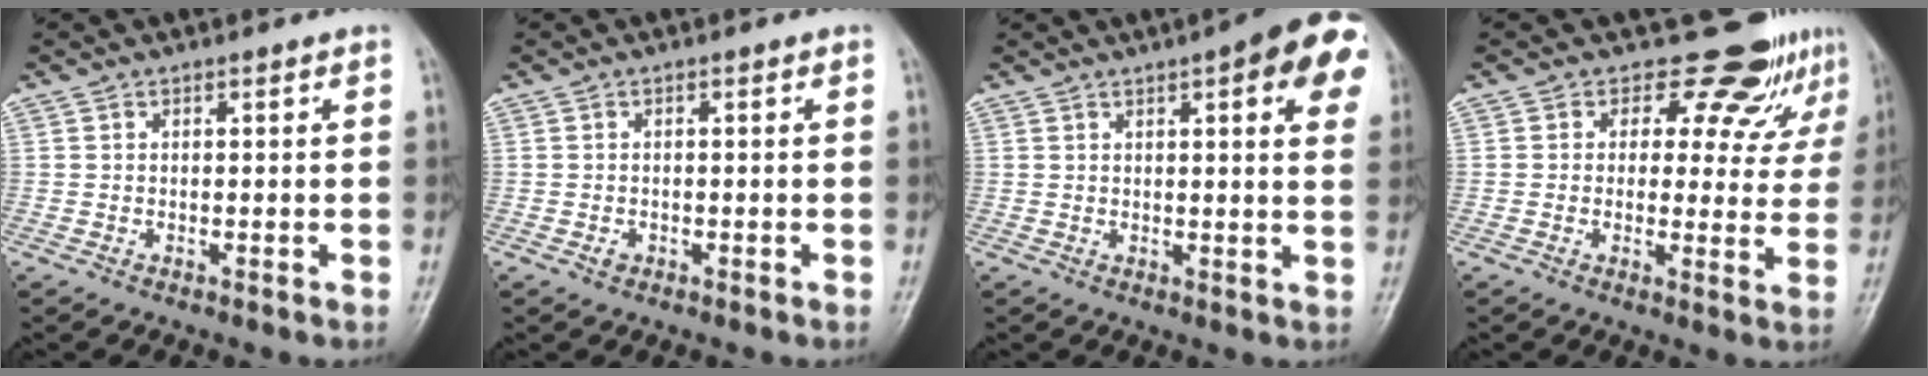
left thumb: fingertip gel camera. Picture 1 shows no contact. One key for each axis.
{"total": 1.1, "fx": -0.5, "fy": 0.9, "fz": 0.4, "tx": -0.003, "ty": 0.001, "tz": -0.008}
{"total": 12.9, "fx": 5.2, "fy": 3.5, "fz": 11.2, "tx": -0.109, "ty": -0.007, "tz": 0.052}
{"total": 9.7, "fx": 8.0, "fy": 4.9, "fz": 2.6, "tx": 0.014, "ty": -0.050, "tz": 0.087}